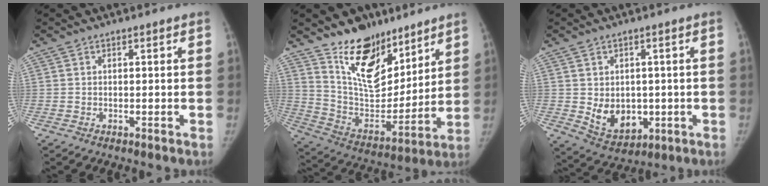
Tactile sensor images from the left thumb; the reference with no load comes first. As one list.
[{"total": 18.4, "force": [12.8, 9.7, 9.0], "torque": [-0.088, -0.091, 0.231]}, {"total": 8.8, "force": [-0.9, 6.7, 5.6], "torque": [-0.060, -0.010, 0.009]}]